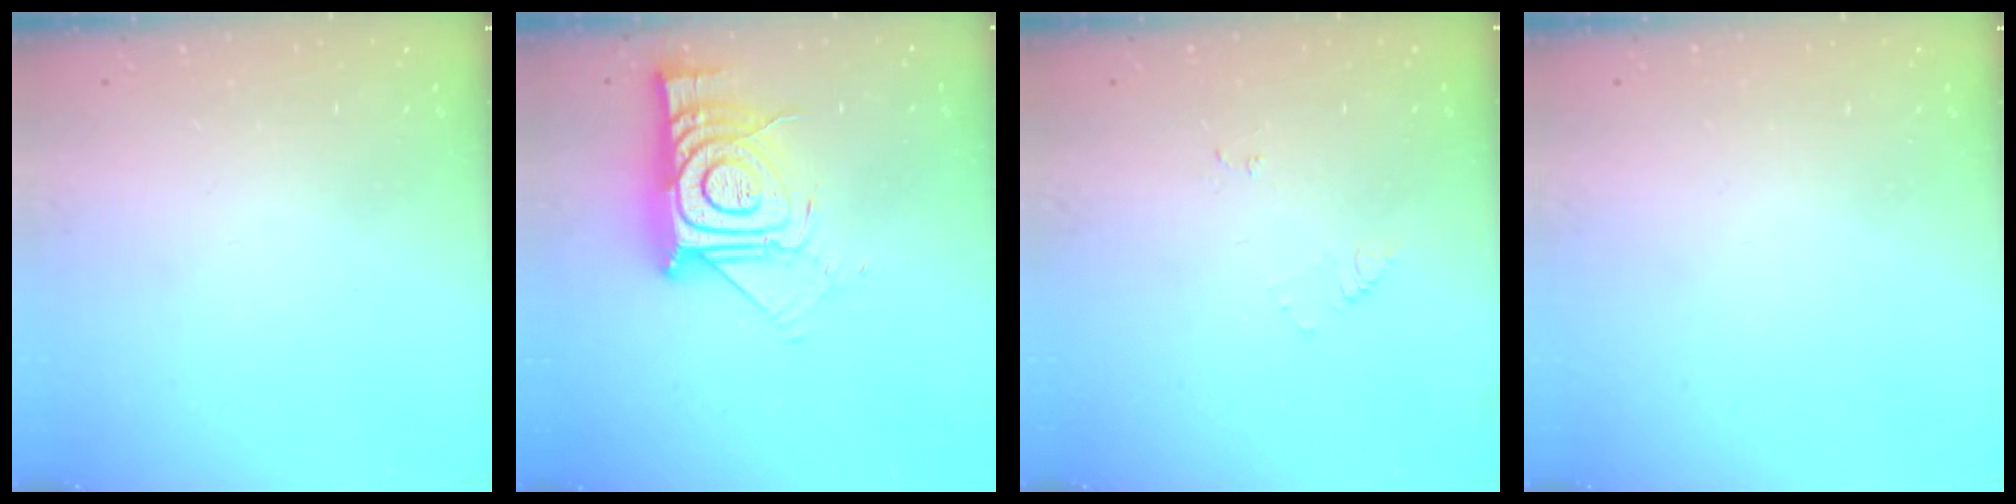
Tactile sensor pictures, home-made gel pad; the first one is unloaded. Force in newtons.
{"total": 16.3, "press": 16.2, "slide": 1.5}
{"total": 6.0, "press": 6.0, "slide": 0.7}
{"total": 0.0}